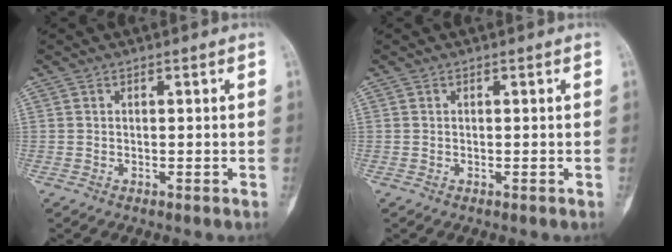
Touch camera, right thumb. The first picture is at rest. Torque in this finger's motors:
{"motor_torque": [0.08, 0.07, 0.15, 0.02, 0.00]}